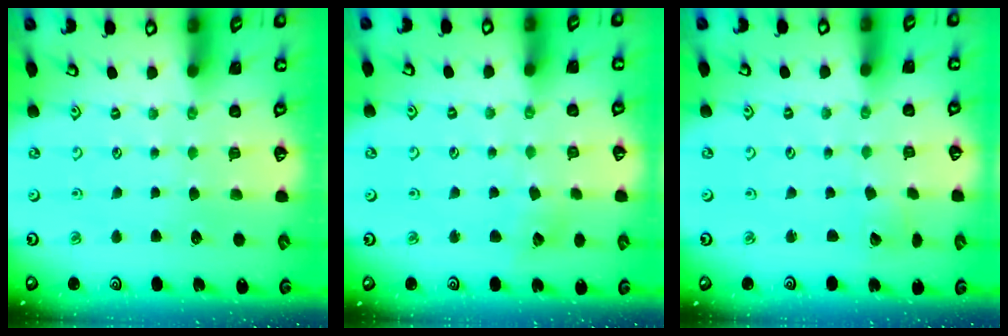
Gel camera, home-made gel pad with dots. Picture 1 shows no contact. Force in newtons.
{"total": 4.5, "press": 4.4, "slide": 0.7}
{"total": 2.6, "press": 2.6, "slide": 0.4}